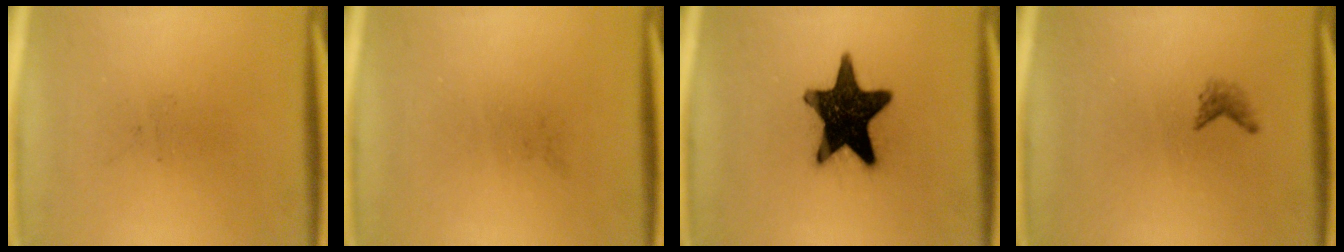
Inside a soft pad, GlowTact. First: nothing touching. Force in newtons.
{"total": 0.0}
{"total": 17.4}
{"total": 1.1}